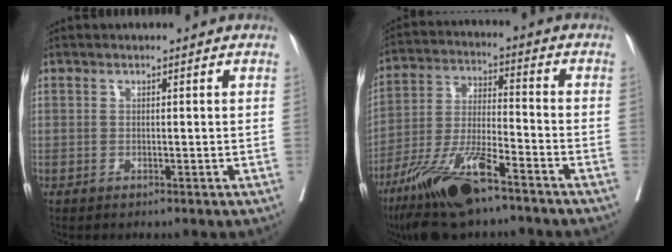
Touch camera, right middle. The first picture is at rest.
{"total": 15.1, "force": [-10.0, 2.6, 11.1], "torque": [-0.228, -0.029, -0.183]}